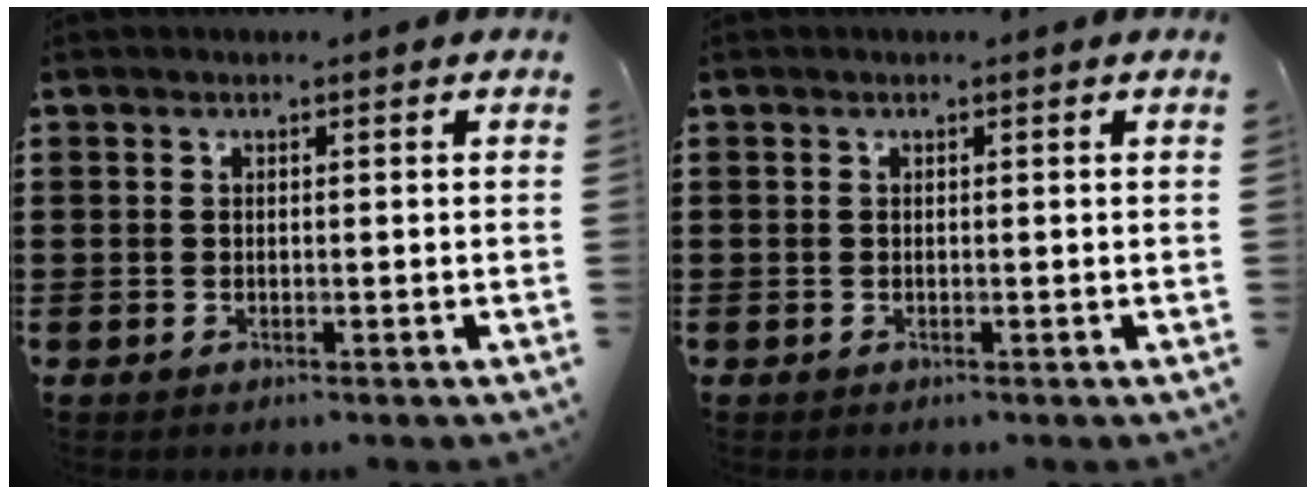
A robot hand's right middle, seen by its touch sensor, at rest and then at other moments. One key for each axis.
{"total": 0.0}